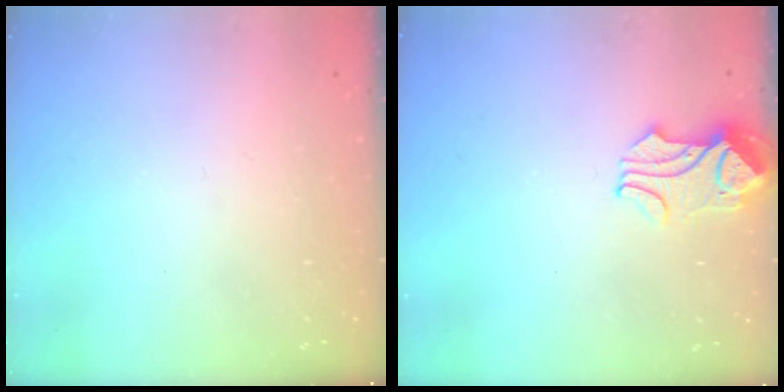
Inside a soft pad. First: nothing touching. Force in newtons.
{"total": 2.7, "press": 2.6, "slide": 0.5}